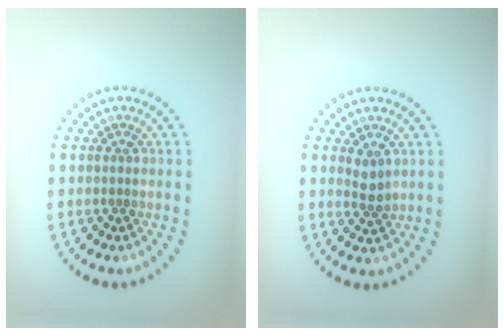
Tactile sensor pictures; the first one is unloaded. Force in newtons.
{"total": 1.5, "press": 1.3, "slide": 0.7}